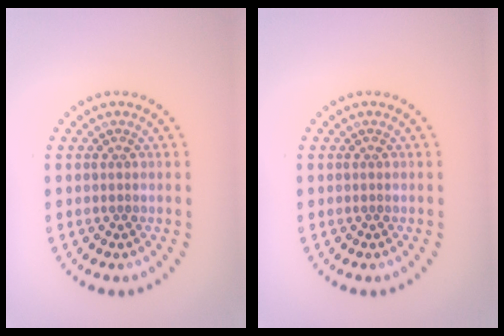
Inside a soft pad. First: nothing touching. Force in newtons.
{"total": 0.0}